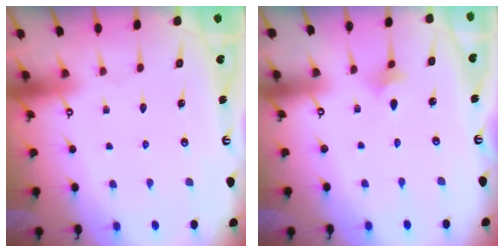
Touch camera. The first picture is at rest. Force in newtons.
{"total": 1.8, "press": 1.7, "slide": 0.5}